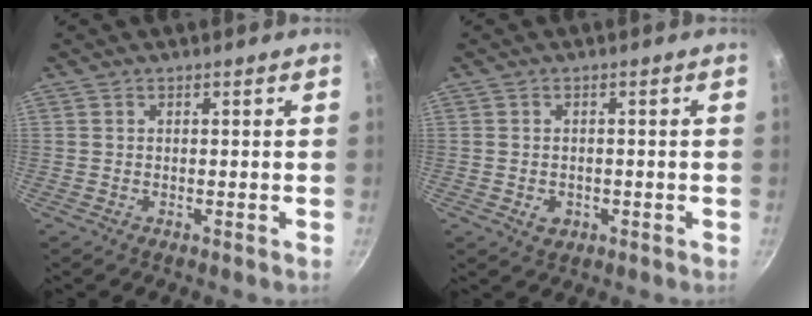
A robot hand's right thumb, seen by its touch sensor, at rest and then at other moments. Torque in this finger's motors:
{"motor_torque": [-0.30, 0.17, -0.23, -0.03, -0.05]}